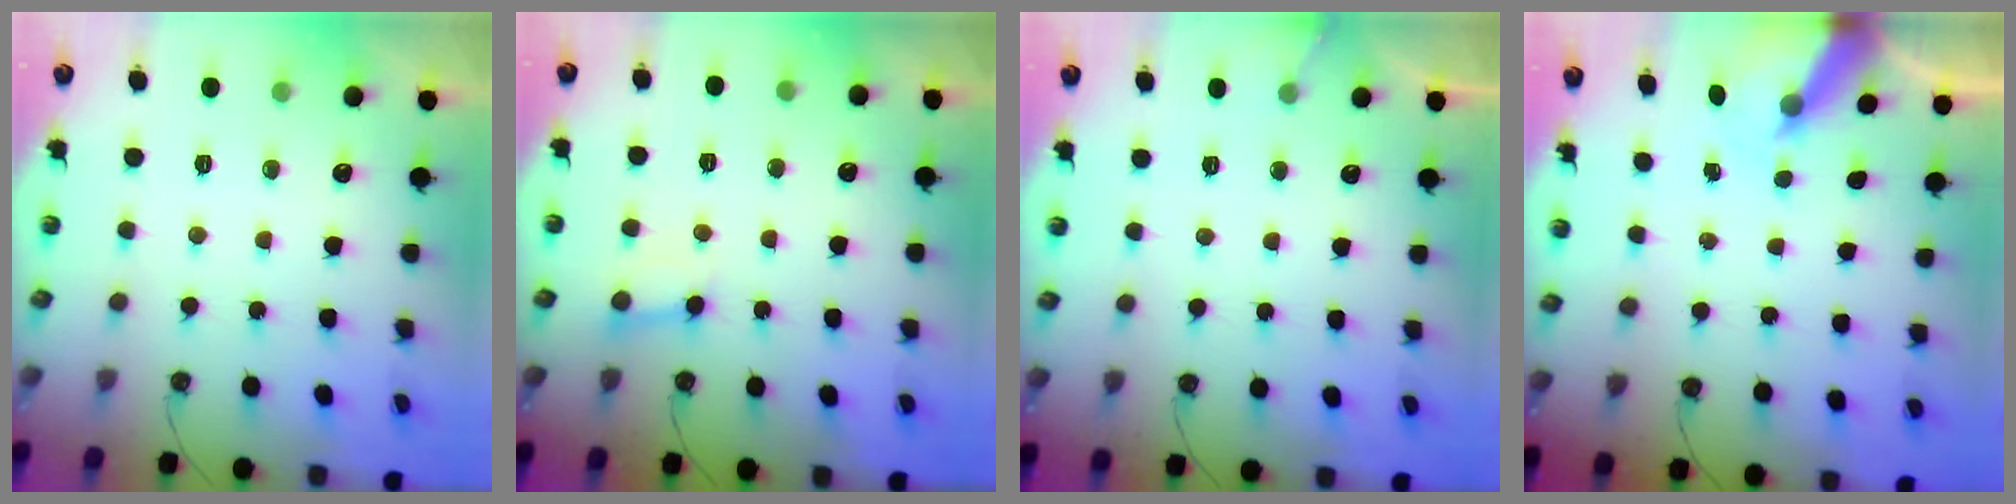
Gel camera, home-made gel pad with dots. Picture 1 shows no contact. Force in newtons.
{"total": 4.7, "press": 4.6, "slide": 0.9}
{"total": 3.7, "press": 3.7, "slide": 0.3}
{"total": 7.0, "press": 7.0, "slide": 0.7}